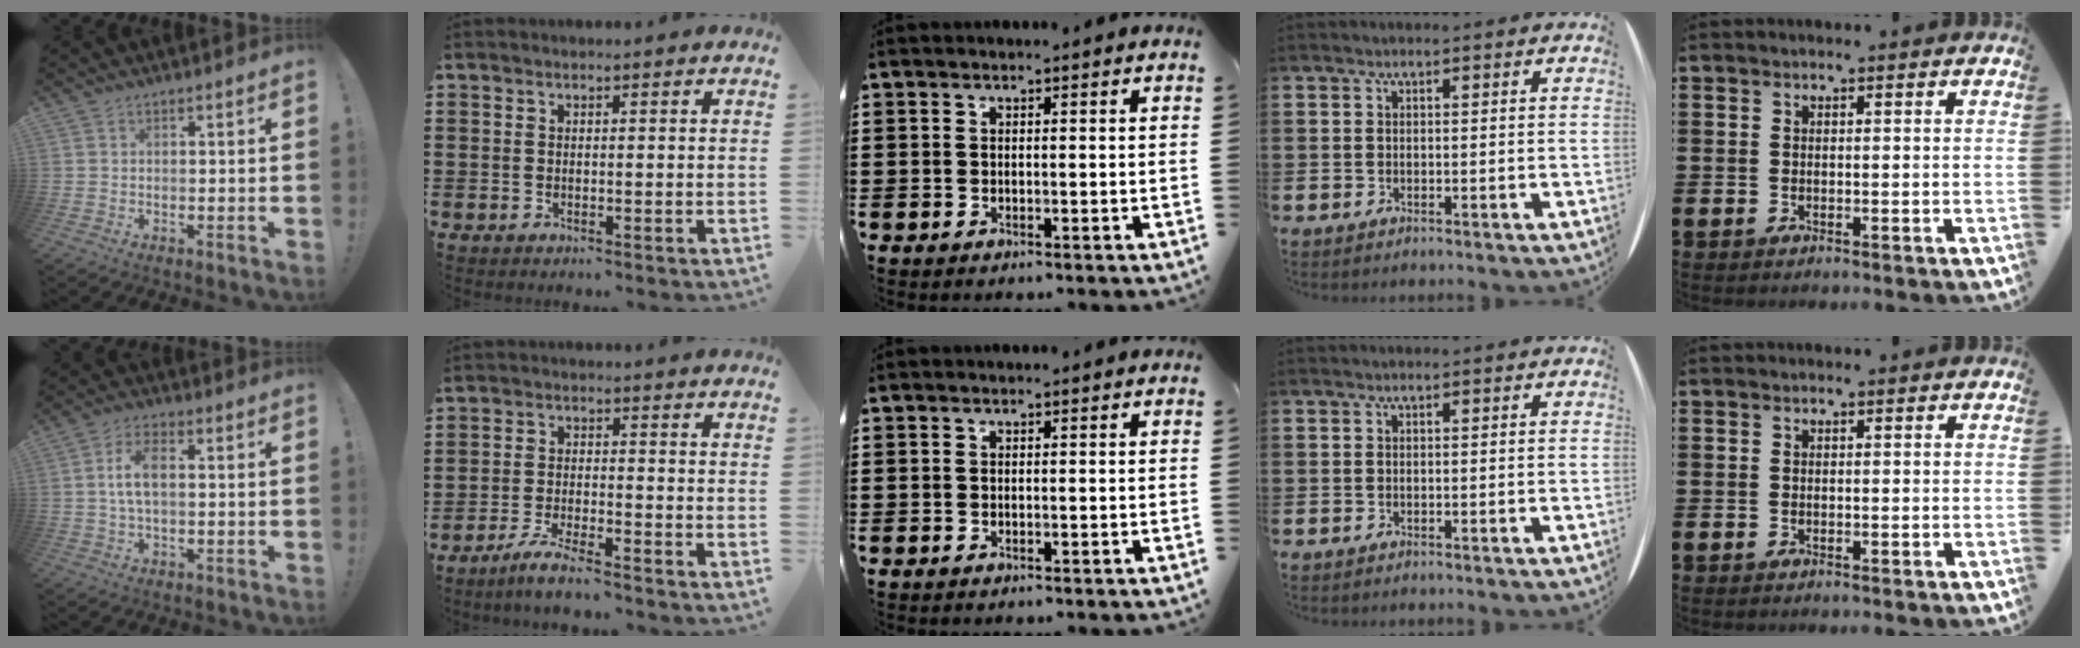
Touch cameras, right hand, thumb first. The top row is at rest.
{"thumb": {"total": 7.1, "force": [0.6, 3.3, 6.3], "torque": [-0.127, 0.008, 0.009]}, "index": {"total": 4.2, "force": [-3.9, -0.1, 1.6], "torque": [-0.043, -0.008, -0.078]}}